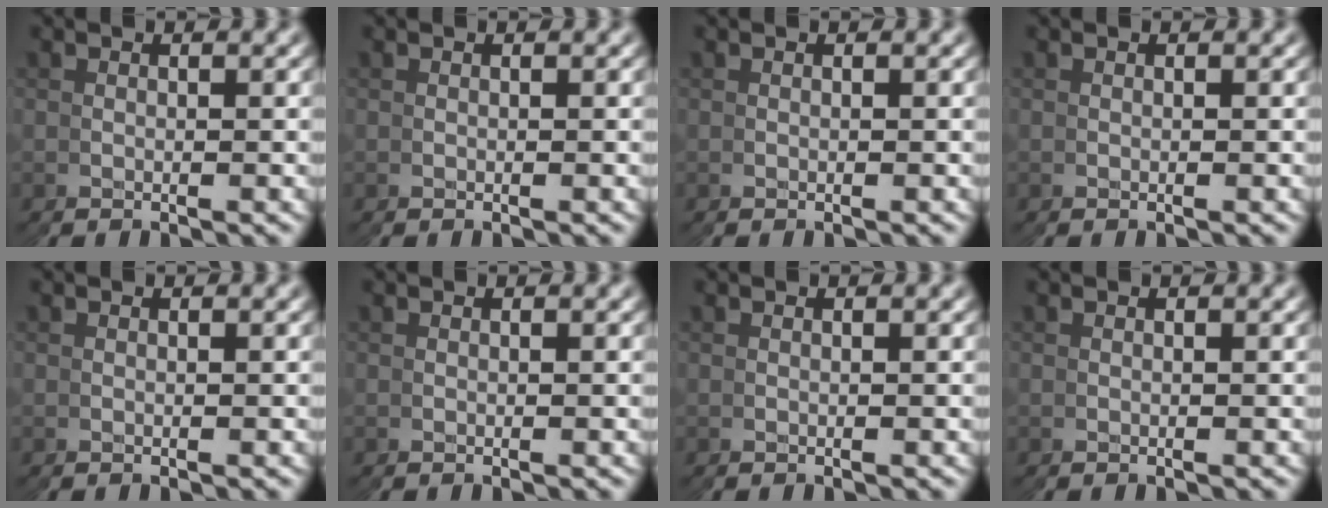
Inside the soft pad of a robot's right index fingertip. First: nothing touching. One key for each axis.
{"total": 0.0}
{"total": 0.0}
{"total": 0.0}
{"total": 0.0}
{"total": 0.0}
{"total": 0.0}
{"total": 0.0}